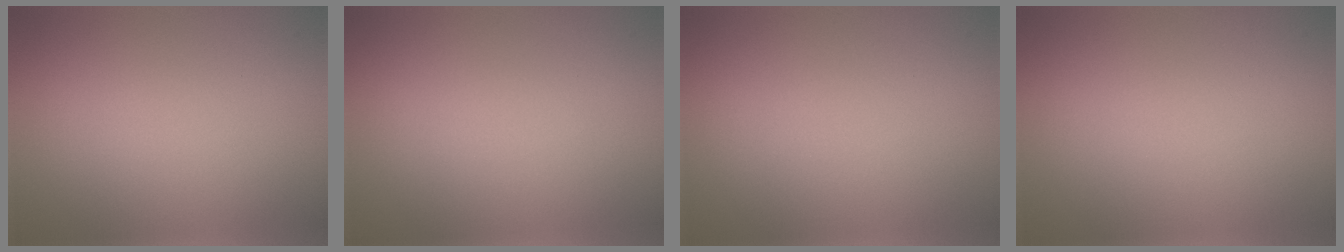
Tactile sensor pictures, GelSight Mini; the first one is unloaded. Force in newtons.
{"total": 0.0}
{"total": 0.0}
{"total": 0.0}